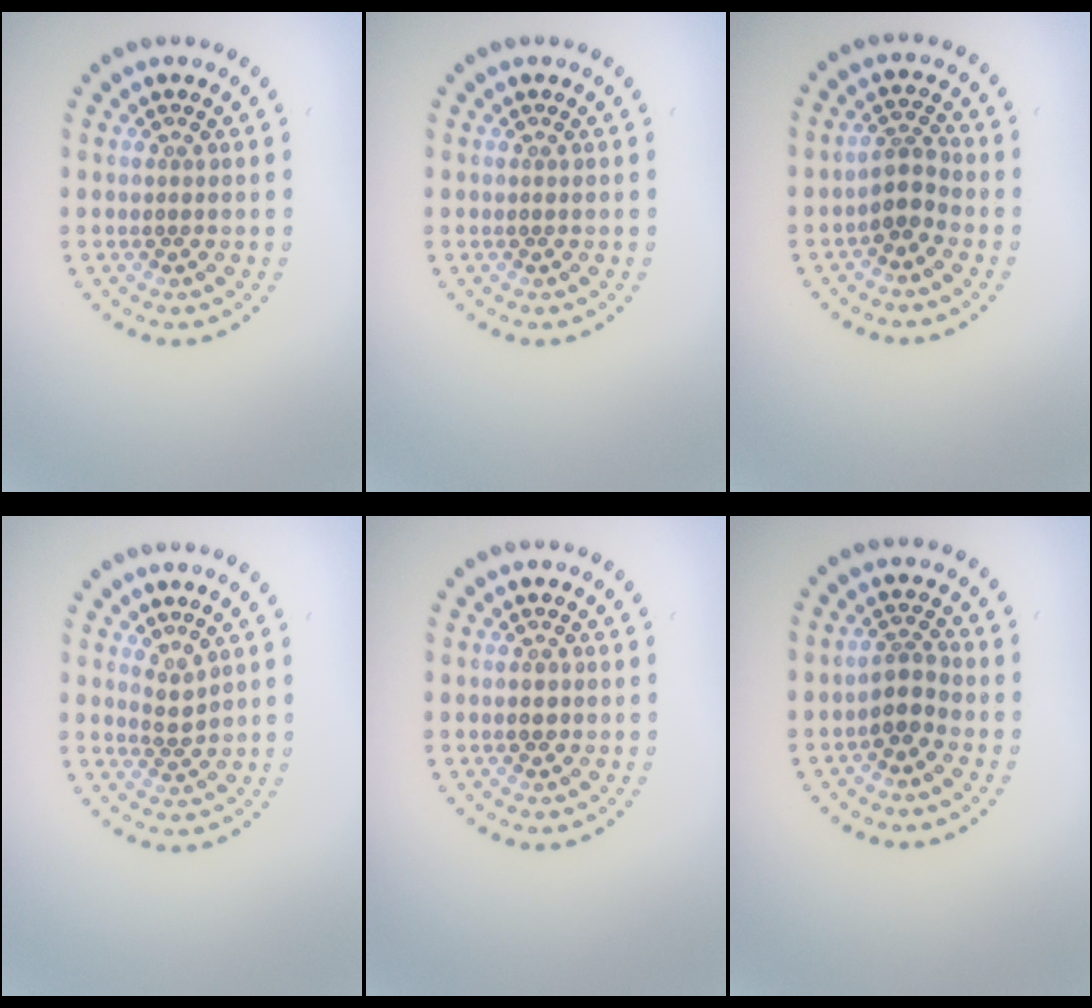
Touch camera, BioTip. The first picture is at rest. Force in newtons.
{"total": 0.0}
{"total": 2.2, "press": 1.8, "slide": 1.3}
{"total": 1.3, "press": 0.9, "slide": 1.0}
{"total": 1.1, "press": 1.0, "slide": 0.4}
{"total": 2.2, "press": 1.8, "slide": 1.3}